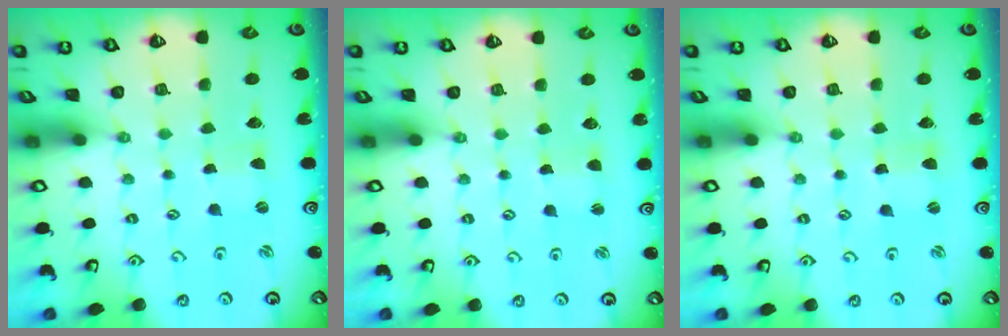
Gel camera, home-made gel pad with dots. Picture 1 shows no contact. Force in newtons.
{"total": 1.9, "press": 1.9, "slide": 0.3}
{"total": 0.9, "press": 0.8, "slide": 0.2}